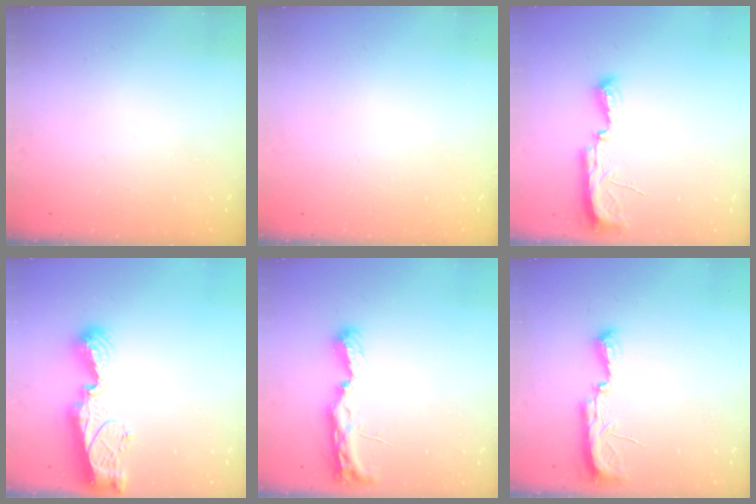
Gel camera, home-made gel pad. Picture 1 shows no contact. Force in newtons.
{"total": 0.0}
{"total": 7.7, "press": 7.7, "slide": 0.8}
{"total": 11.3, "press": 11.2, "slide": 1.0}
{"total": 7.7, "press": 7.7, "slide": 0.5}
{"total": 8.1, "press": 8.1, "slide": 1.0}